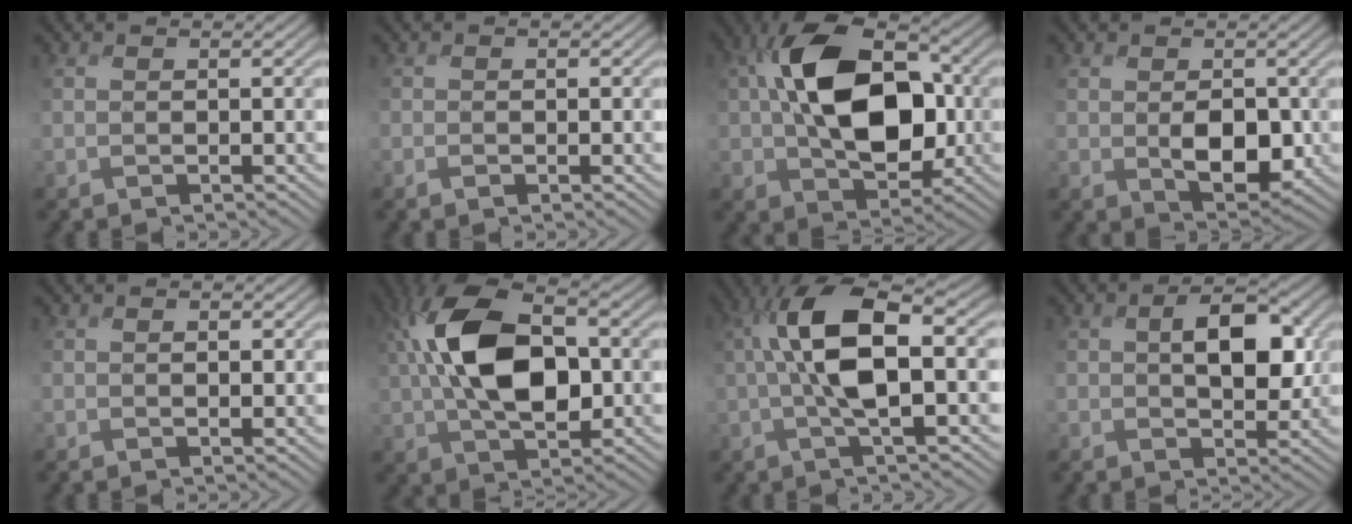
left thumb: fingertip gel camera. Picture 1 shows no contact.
{"total": 0.5, "force": [-0.5, 0.0, -0.1], "torque": [0.006, -0.002, -0.013]}
{"total": 14.3, "force": [0.6, 9.2, 11.0], "torque": [-0.196, 0.013, 0.007]}
{"total": 5.4, "force": [-0.4, 3.7, 4.0], "torque": [-0.083, -0.021, 0.002]}
{"total": 0.6, "force": [-0.1, 0.3, 0.5], "torque": [-0.005, -0.001, 0.000]}
{"total": 13.5, "force": [0.9, 7.9, 11.0], "torque": [-0.229, 0.015, 0.011]}
{"total": 10.4, "force": [0.4, 3.6, 9.8], "torque": [-0.191, 0.015, 0.000]}
{"total": 6.6, "force": [1.0, 3.9, 5.3], "torque": [-0.087, 0.002, 0.013]}